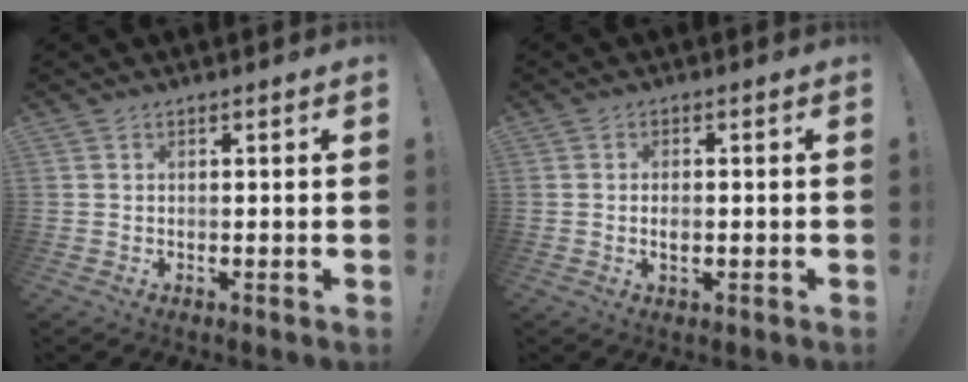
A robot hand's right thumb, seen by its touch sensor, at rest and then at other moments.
{"total": 1.5, "force": [-0.1, 0.8, 1.3], "torque": [-0.014, 0.001, -0.003]}